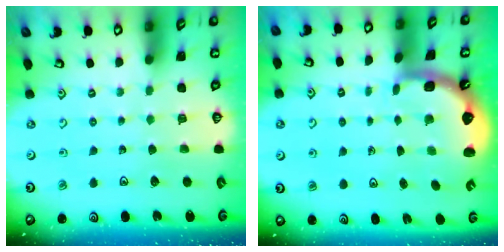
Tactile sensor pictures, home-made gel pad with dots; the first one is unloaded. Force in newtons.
{"total": 2.7, "press": 1.5, "slide": 2.3}